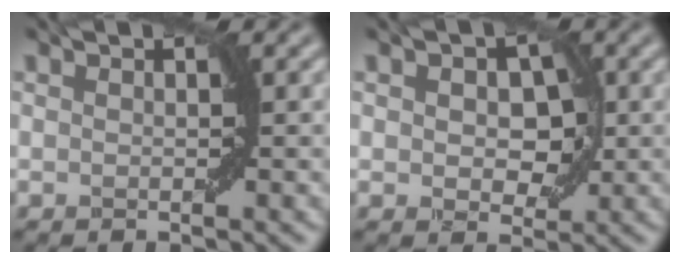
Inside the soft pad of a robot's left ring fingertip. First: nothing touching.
{"total": 4.0, "force": [0.5, 2.6, 2.9], "torque": [-0.045, -0.002, 0.008]}